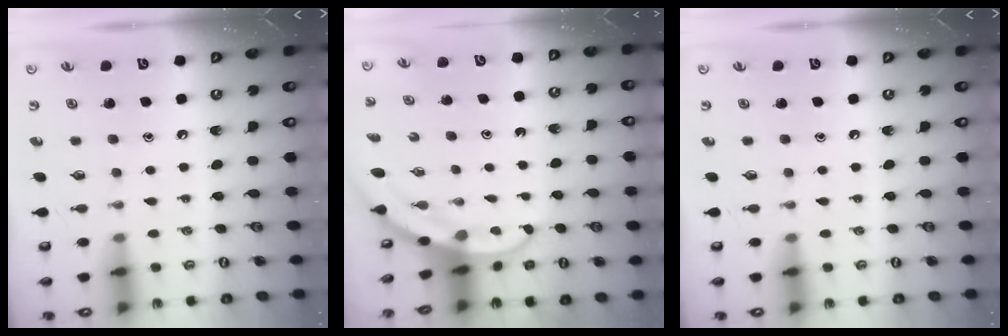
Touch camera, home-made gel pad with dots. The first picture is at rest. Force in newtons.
{"total": 3.1, "press": 3.1, "slide": 0.1}
{"total": 0.0}